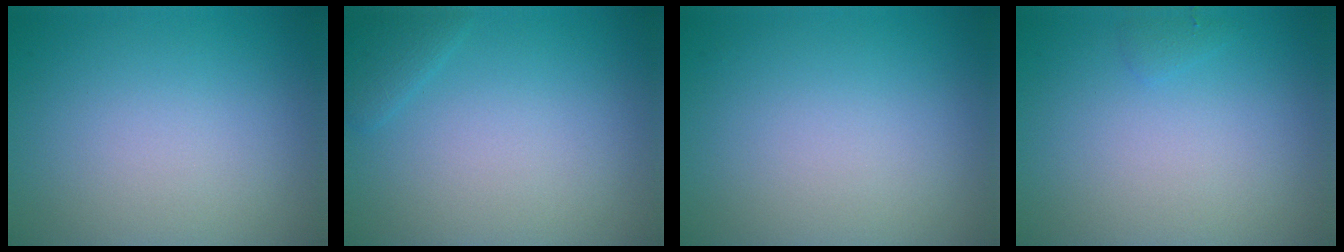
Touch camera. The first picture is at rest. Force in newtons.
{"total": 1.2, "press": 1.2, "slide": 0.0}
{"total": 0.0}
{"total": 0.6, "press": 0.5, "slide": 0.0}